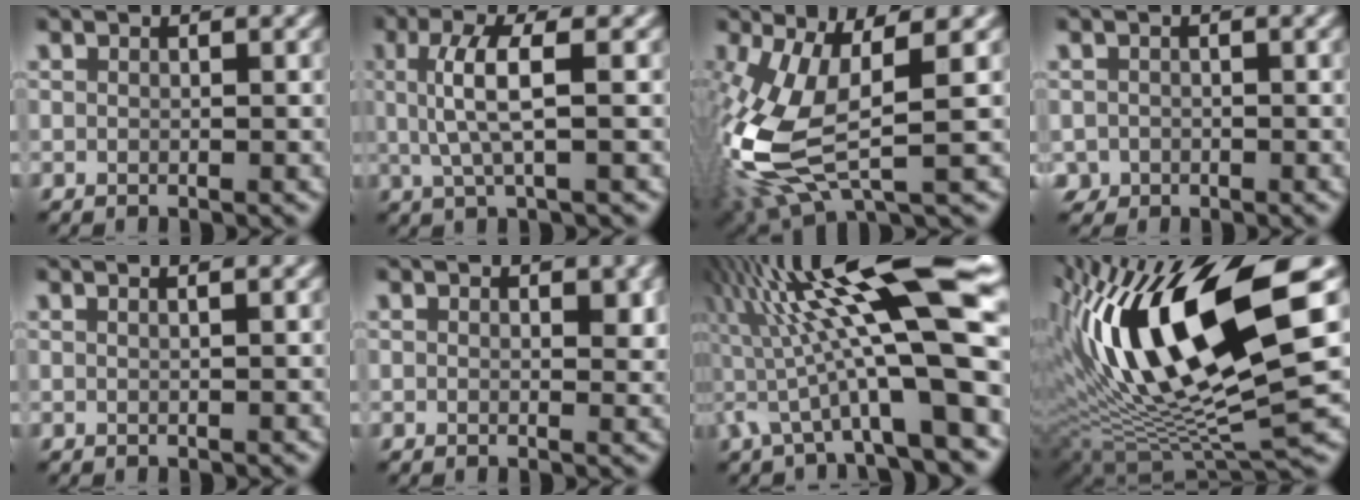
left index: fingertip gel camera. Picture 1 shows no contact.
{"total": 4.3, "force": [0.5, 1.0, 4.1], "torque": [-0.088, 0.002, 0.011]}
{"total": 10.8, "force": [-1.2, 4.5, 9.7], "torque": [-0.238, -0.014, -0.021]}
{"total": 1.4, "force": [-0.8, 1.1, 0.0], "torque": [0.004, 0.002, -0.015]}
{"total": 1.5, "force": [0.8, 0.7, 1.1], "torque": [-0.005, -0.002, -0.007]}
{"total": 1.5, "force": [0.4, 0.9, 1.2], "torque": [-0.010, -0.004, 0.006]}
{"total": 14.2, "force": [1.3, 2.6, 13.9], "torque": [-0.236, 0.021, 0.025]}
{"total": 16.2, "force": [3.9, 5.1, 14.9], "torque": [-0.275, 0.008, 0.066]}